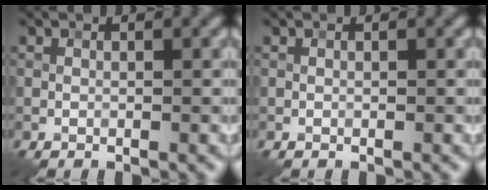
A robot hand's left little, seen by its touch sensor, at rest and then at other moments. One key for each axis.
{"total": 0.0}